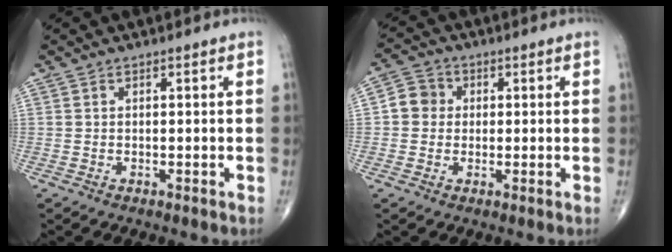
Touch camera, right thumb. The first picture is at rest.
{"total": 4.7, "force": [0.3, 4.4, 1.6], "torque": [-0.011, 0.009, -0.004]}